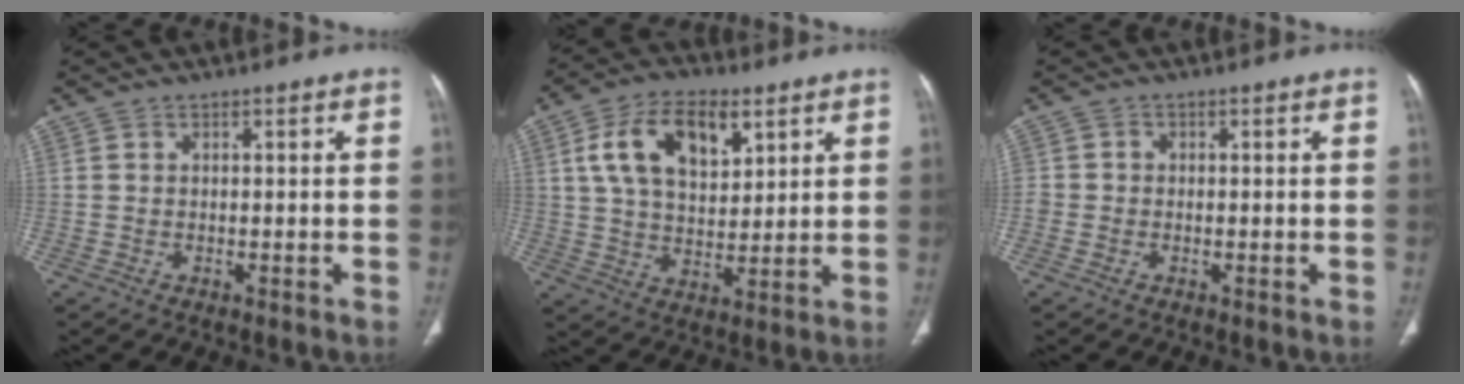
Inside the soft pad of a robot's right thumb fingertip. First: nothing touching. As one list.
[{"total": 14.2, "force": [5.7, 8.1, 10.1], "torque": [-0.155, -0.010, 0.105]}, {"total": 2.0, "force": [-0.5, 1.9, 0.5], "torque": [0.001, 0.008, -0.011]}]